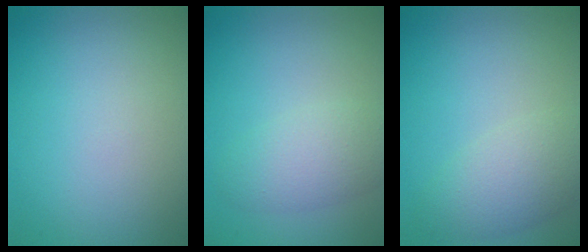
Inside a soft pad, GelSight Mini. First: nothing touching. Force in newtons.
{"total": 3.5, "press": 3.5, "slide": 0.2}
{"total": 4.1, "press": 4.0, "slide": 0.4}